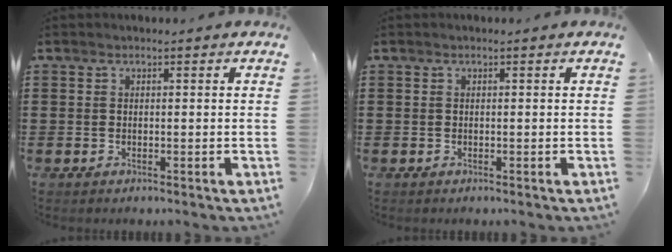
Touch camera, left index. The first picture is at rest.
{"total": 0.0}